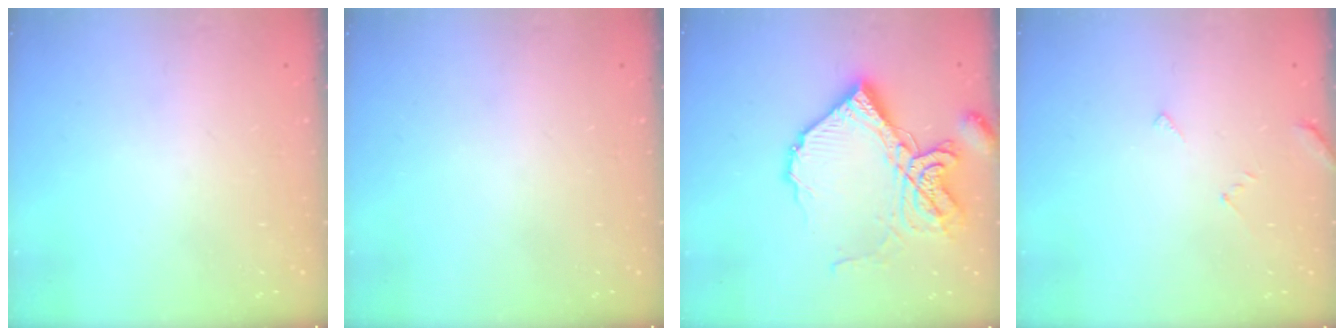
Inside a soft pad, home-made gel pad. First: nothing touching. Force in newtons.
{"total": 0.0}
{"total": 19.3, "press": 19.2, "slide": 1.9}
{"total": 3.1, "press": 3.1, "slide": 0.2}